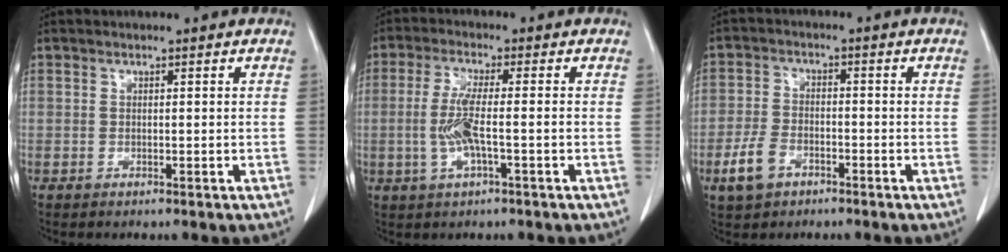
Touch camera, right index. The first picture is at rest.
{"total": 5.9, "force": [-1.1, 0.6, 5.8], "torque": [-0.126, -0.003, -0.023]}
{"total": 5.7, "force": [-3.1, 3.5, 3.2], "torque": [-0.079, 0.003, -0.056]}